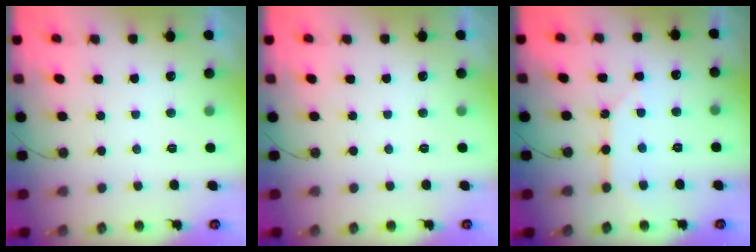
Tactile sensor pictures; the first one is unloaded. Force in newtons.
{"total": 0.0}
{"total": 8.1, "press": 8.1, "slide": 0.8}